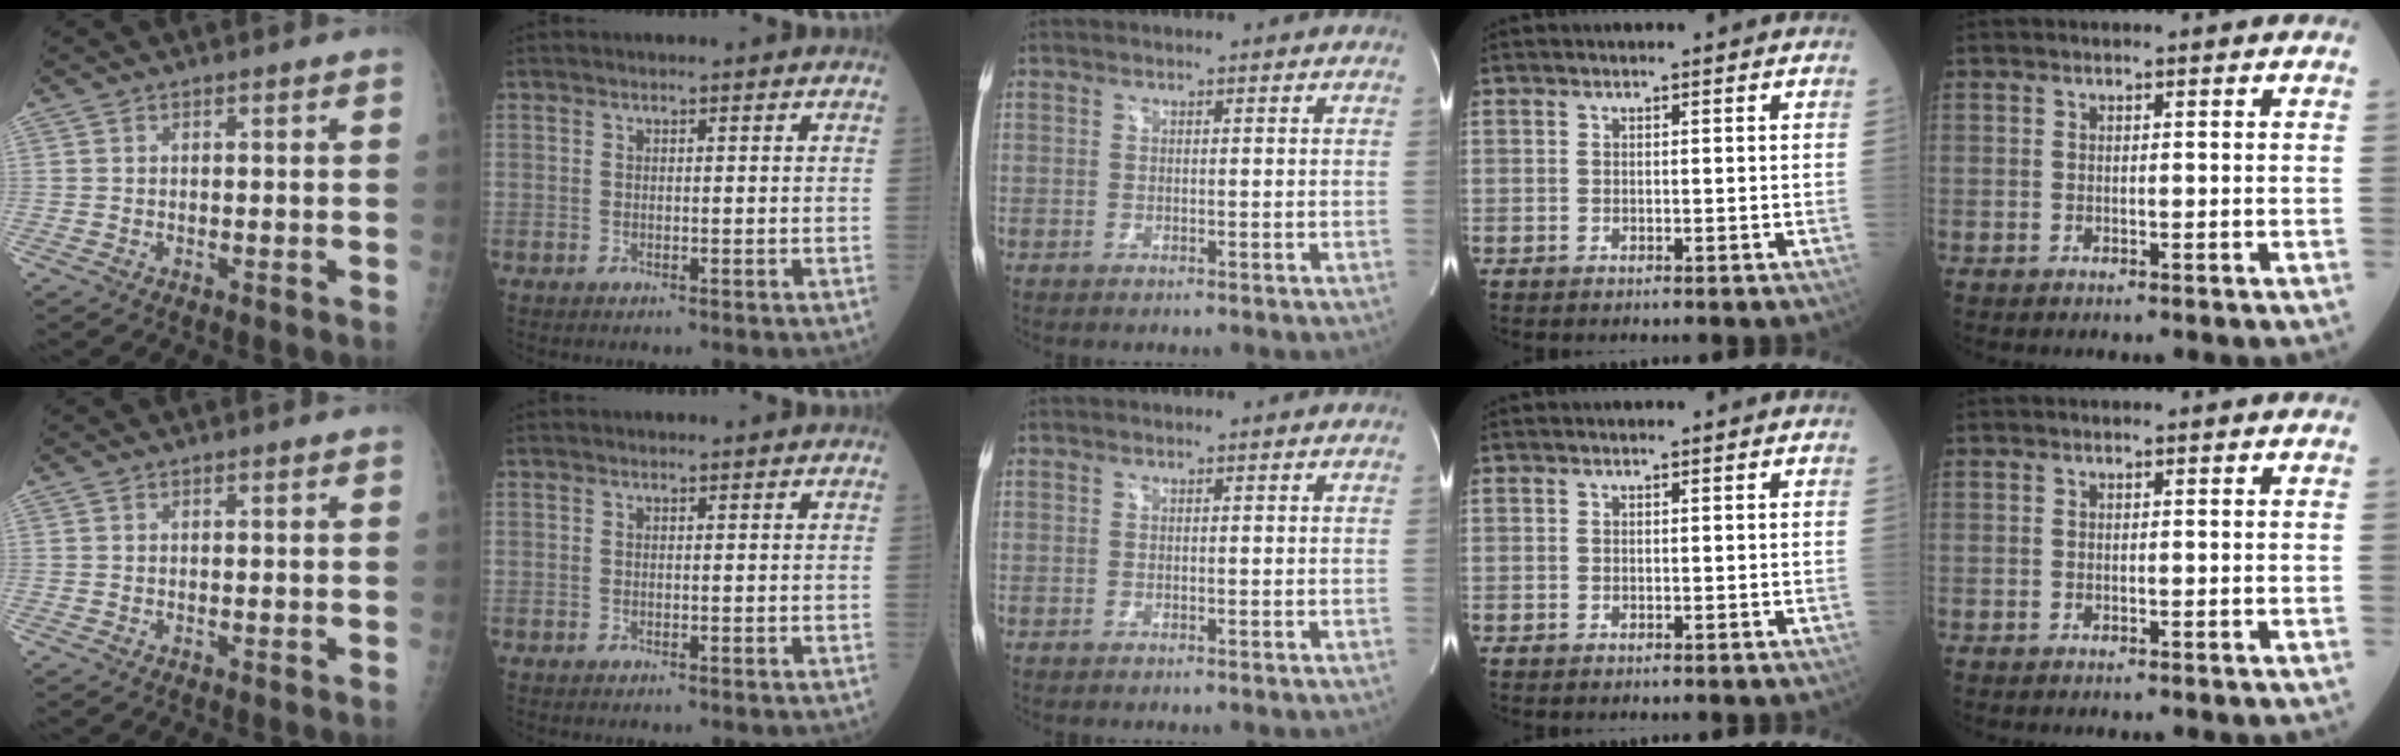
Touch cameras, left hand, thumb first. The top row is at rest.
{}